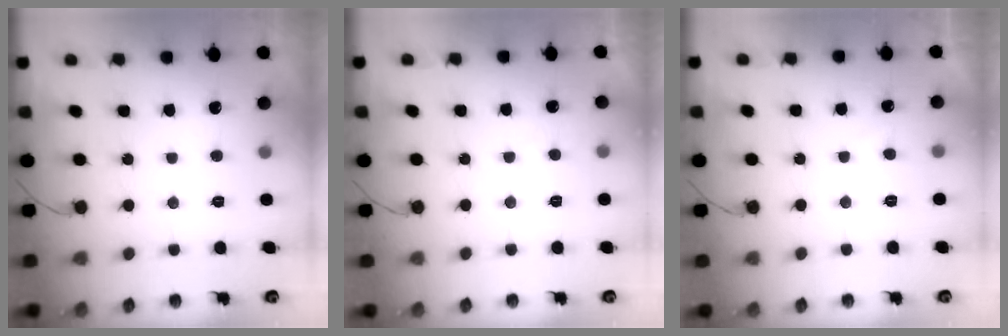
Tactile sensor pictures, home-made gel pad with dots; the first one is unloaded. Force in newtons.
{"total": 0.6, "press": 0.4, "slide": 0.4}
{"total": 1.6, "press": 1.5, "slide": 0.6}